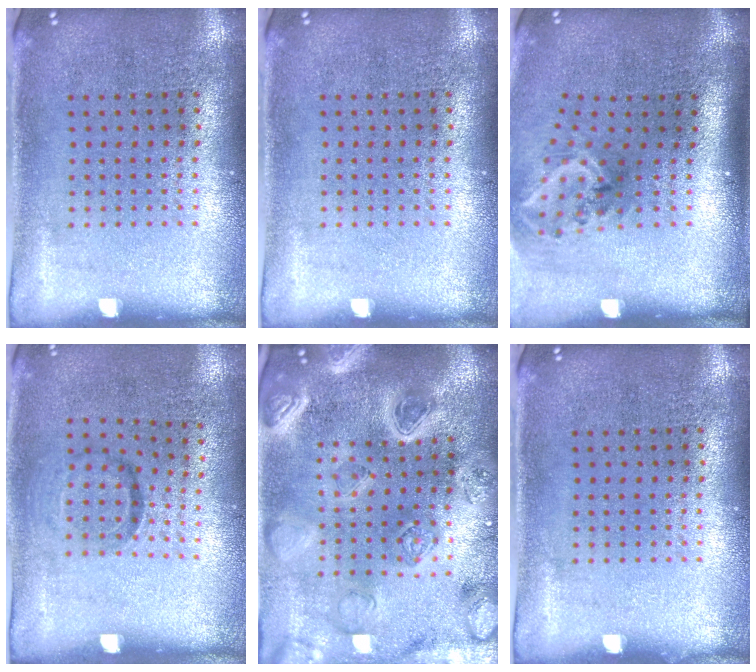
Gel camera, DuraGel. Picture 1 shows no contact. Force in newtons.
{"total": 0.0}
{"total": 2.1, "press": 1.3, "slide": 1.6}
{"total": 1.0, "press": 0.6, "slide": 0.8}
{"total": 4.6, "press": 4.0, "slide": 2.3}
{"total": 0.0}